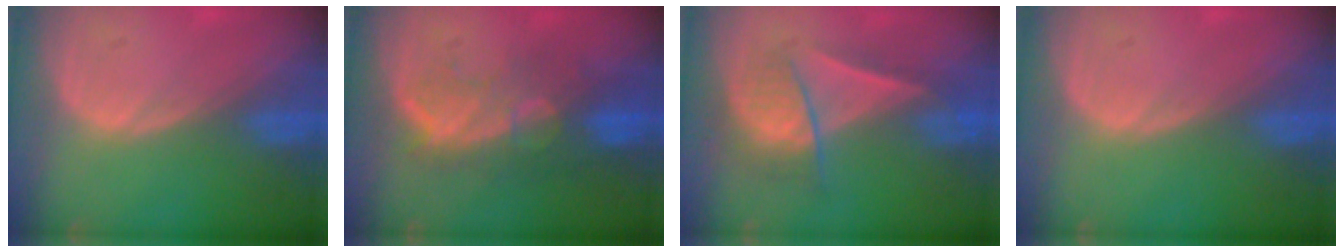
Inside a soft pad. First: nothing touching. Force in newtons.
{"total": 10.0, "press": 8.6, "slide": 5.1}
{"total": 6.4, "press": 6.1, "slide": 2.1}
{"total": 0.0}